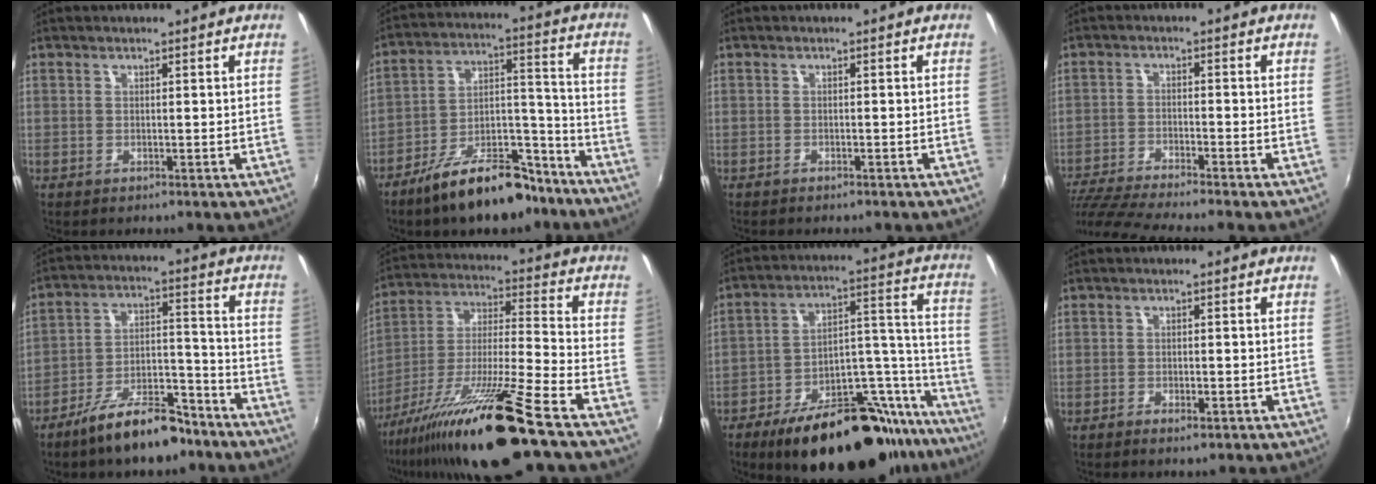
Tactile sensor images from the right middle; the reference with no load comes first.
{"total": 16.9, "force": [-12.2, 6.7, 9.5], "torque": [-0.156, 0.029, -0.184]}
{"total": 1.4, "force": [-1.2, 0.3, 0.5], "torque": [-0.017, -0.001, -0.021]}
{"total": 12.2, "force": [-10.9, -0.6, 5.6], "torque": [-0.128, -0.034, -0.191]}
{"total": 13.4, "force": [-10.1, 4.8, 7.4], "torque": [-0.131, 0.024, -0.158]}
{"total": 19.4, "force": [-13.2, -0.4, 14.3], "torque": [-0.261, -0.031, -0.234]}
{"total": 29.6, "force": [-22.7, 9.7, 16.3], "torque": [-0.199, 0.034, -0.322]}
{"total": 2.3, "force": [-1.4, 0.9, 1.6], "torque": [-0.035, -0.002, -0.025]}